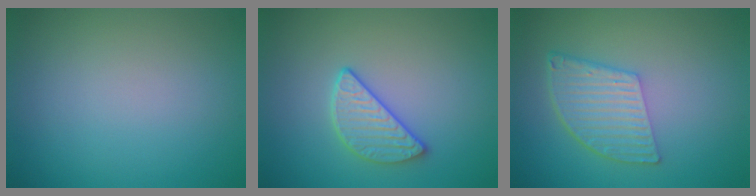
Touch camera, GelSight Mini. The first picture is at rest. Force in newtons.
{"total": 2.9, "press": 2.6, "slide": 1.1}
{"total": 5.1, "press": 3.7, "slide": 3.6}